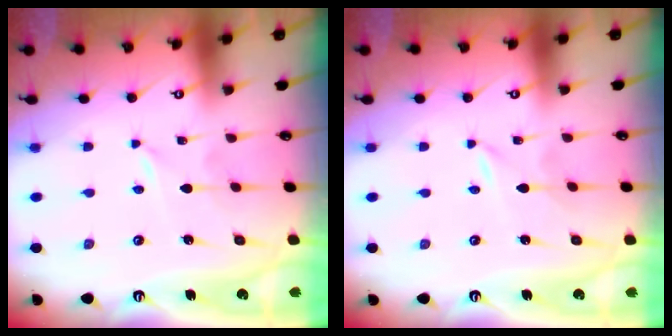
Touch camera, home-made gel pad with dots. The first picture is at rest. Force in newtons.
{"total": 0.0}